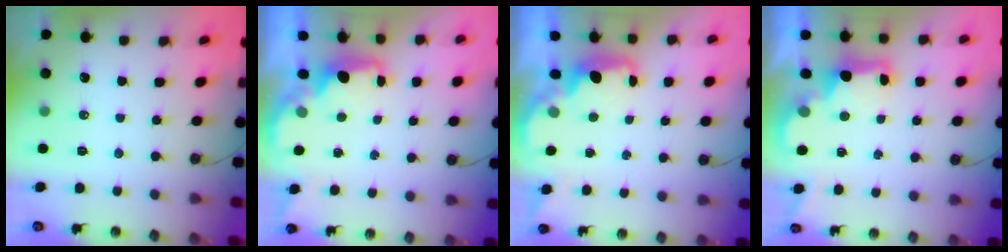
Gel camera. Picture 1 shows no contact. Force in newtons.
{"total": 2.0, "press": 1.9, "slide": 0.8}
{"total": 1.6, "press": 1.4, "slide": 0.7}
{"total": 3.0, "press": 2.9, "slide": 0.6}